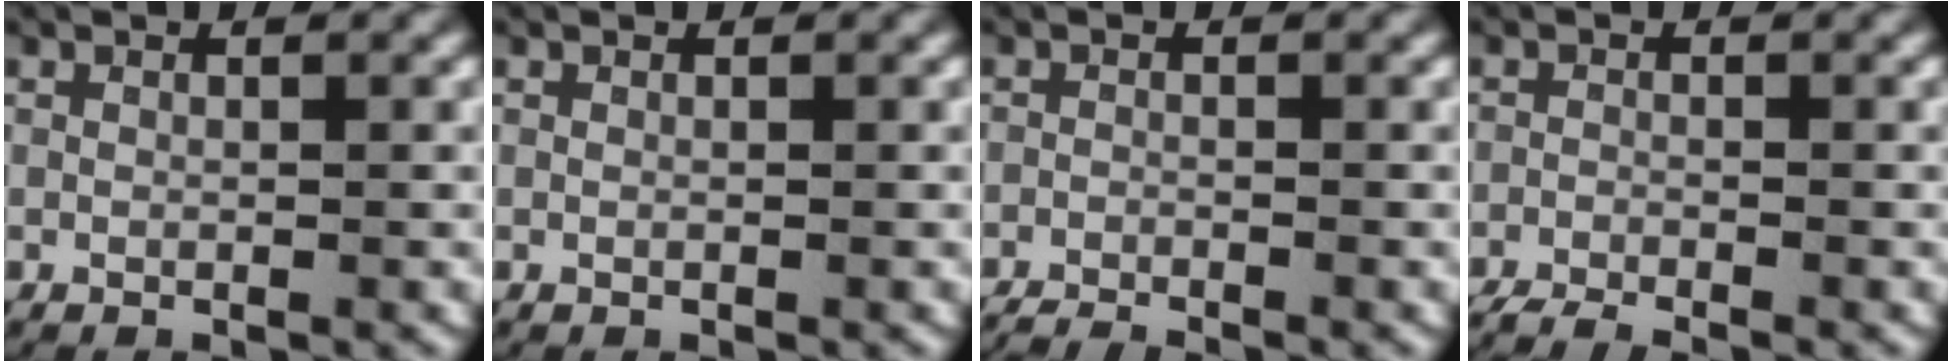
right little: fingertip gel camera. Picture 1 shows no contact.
{"total": 0.0}
{"total": 3.4, "force": [-3.2, 0.9, 0.7], "torque": [-0.018, -0.015, -0.048]}
{"total": 4.4, "force": [-4.0, 1.4, 1.2], "torque": [-0.029, -0.017, -0.059]}